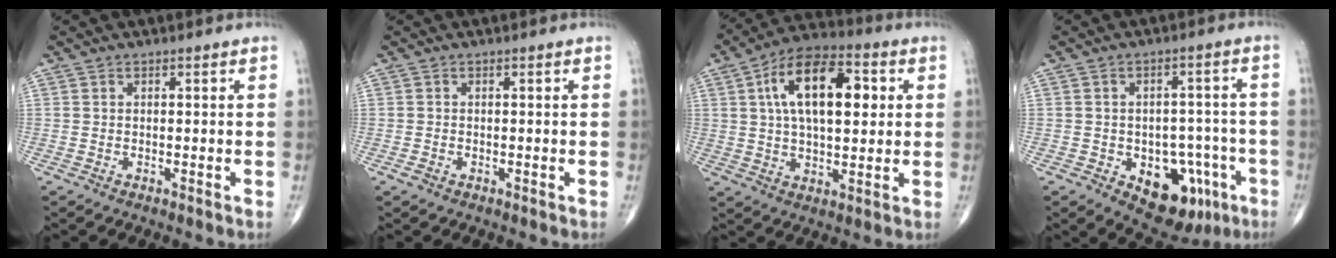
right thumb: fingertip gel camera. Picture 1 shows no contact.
{"total": 0.8, "force": [-0.4, 0.6, 0.4], "torque": [-0.009, 0.003, -0.008]}
{"total": 17.1, "force": [4.2, 8.5, 14.3], "torque": [-0.221, 0.011, 0.064]}
{"total": 12.9, "force": [-5.4, 8.2, 8.4], "torque": [-0.066, 0.036, -0.062]}